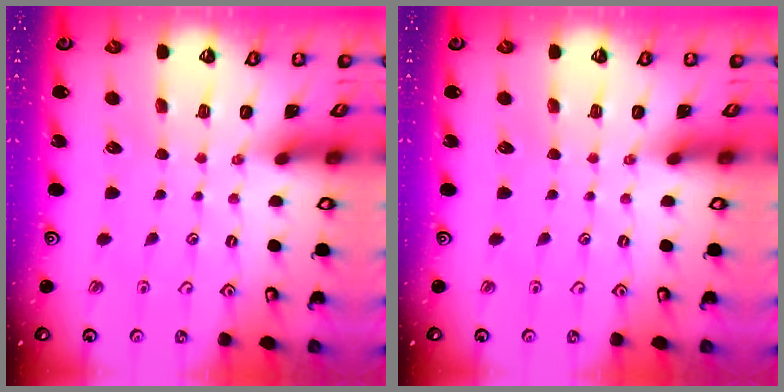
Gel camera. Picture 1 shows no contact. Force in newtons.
{"total": 0.0}